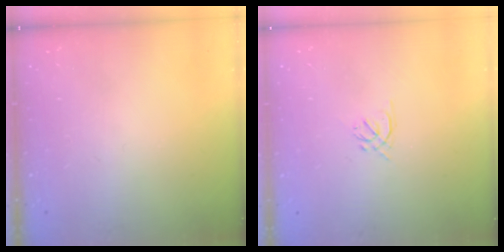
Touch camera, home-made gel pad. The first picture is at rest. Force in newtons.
{"total": 1.3, "press": 1.2, "slide": 0.5}